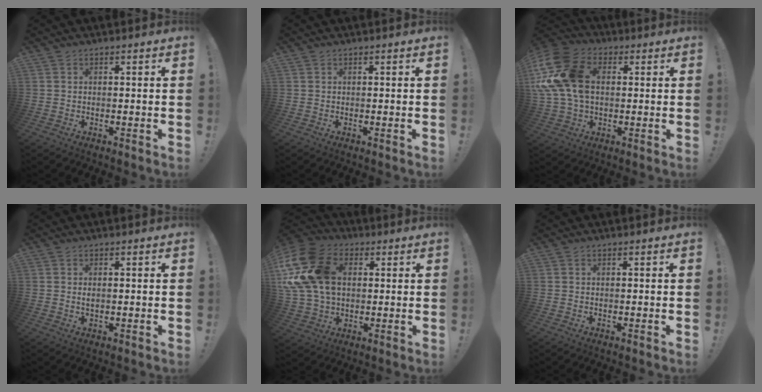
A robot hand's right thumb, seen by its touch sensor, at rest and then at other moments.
{"total": 0.0}
{"total": 19.2, "force": [3.3, 13.5, 13.2], "torque": [-0.254, 0.007, 0.066]}
{"total": 1.1, "force": [0.2, 0.6, 0.9], "torque": [-0.019, 0.004, 0.003]}
{"total": 21.5, "force": [4.8, 15.6, 14.0], "torque": [-0.261, -0.002, 0.096]}
{"total": 0.0}